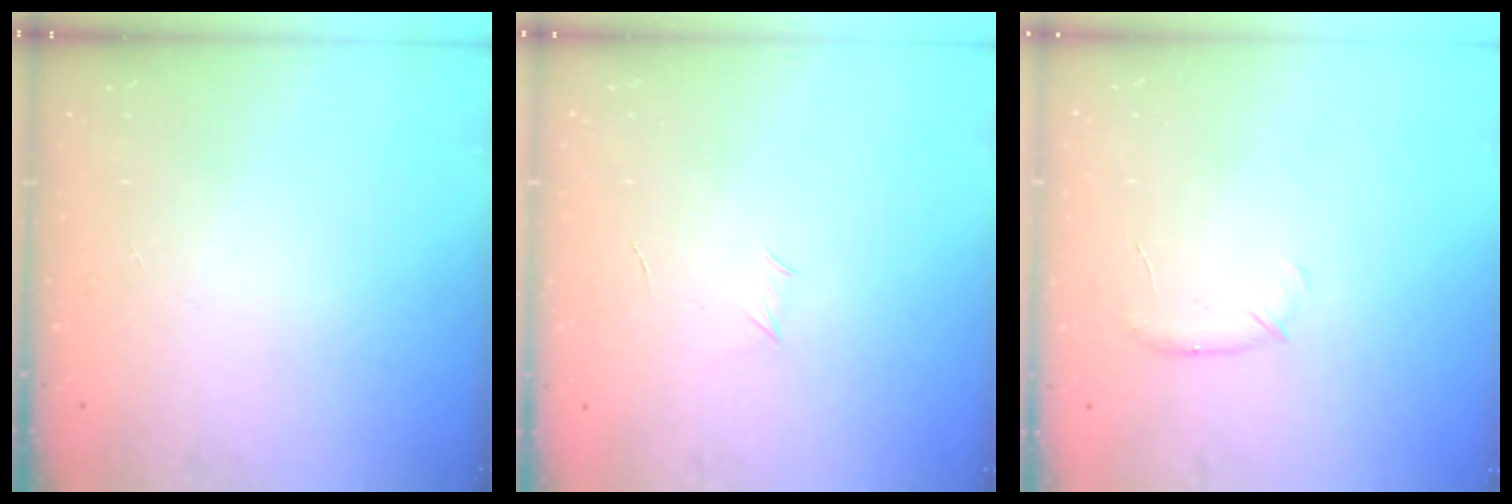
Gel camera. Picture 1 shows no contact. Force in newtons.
{"total": 3.0, "press": 2.9, "slide": 0.8}
{"total": 6.9, "press": 6.7, "slide": 1.8}